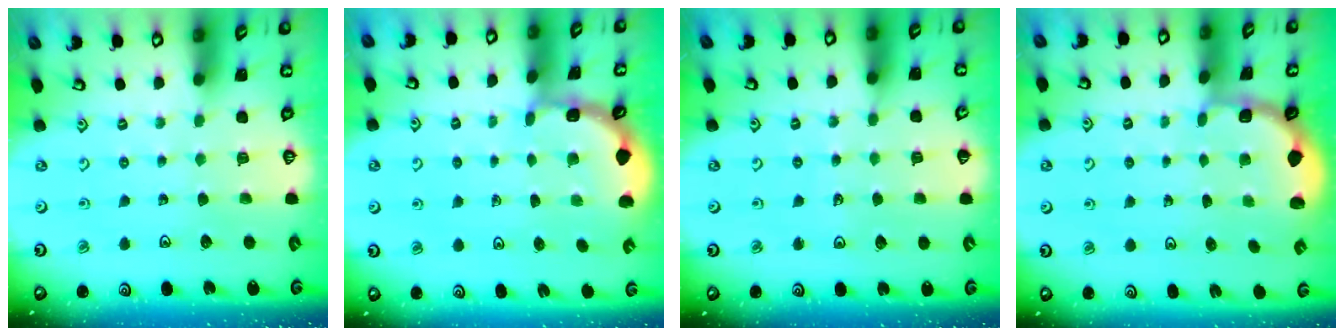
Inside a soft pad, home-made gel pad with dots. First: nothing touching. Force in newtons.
{"total": 1.8, "press": 1.8, "slide": 0.3}
{"total": 3.9, "press": 3.9, "slide": 0.3}
{"total": 1.9, "press": 1.8, "slide": 0.7}